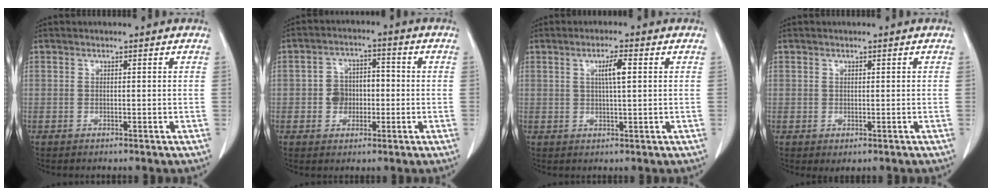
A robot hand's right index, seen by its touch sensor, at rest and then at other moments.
{"total": 5.3, "force": [-0.9, 4.3, 3.0], "torque": [-0.054, 0.023, -0.015]}
{"total": 3.5, "force": [1.0, 0.2, 3.3], "torque": [-0.058, 0.002, 0.016]}
{"total": 0.9, "force": [0.1, 0.9, 0.2], "torque": [0.000, 0.001, 0.003]}